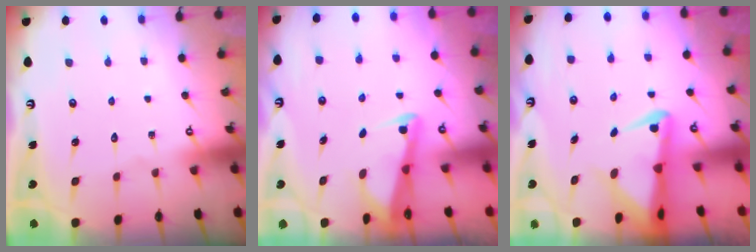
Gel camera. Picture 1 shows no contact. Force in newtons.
{"total": 2.6, "press": 2.6, "slide": 0.2}
{"total": 4.2, "press": 4.1, "slide": 0.9}